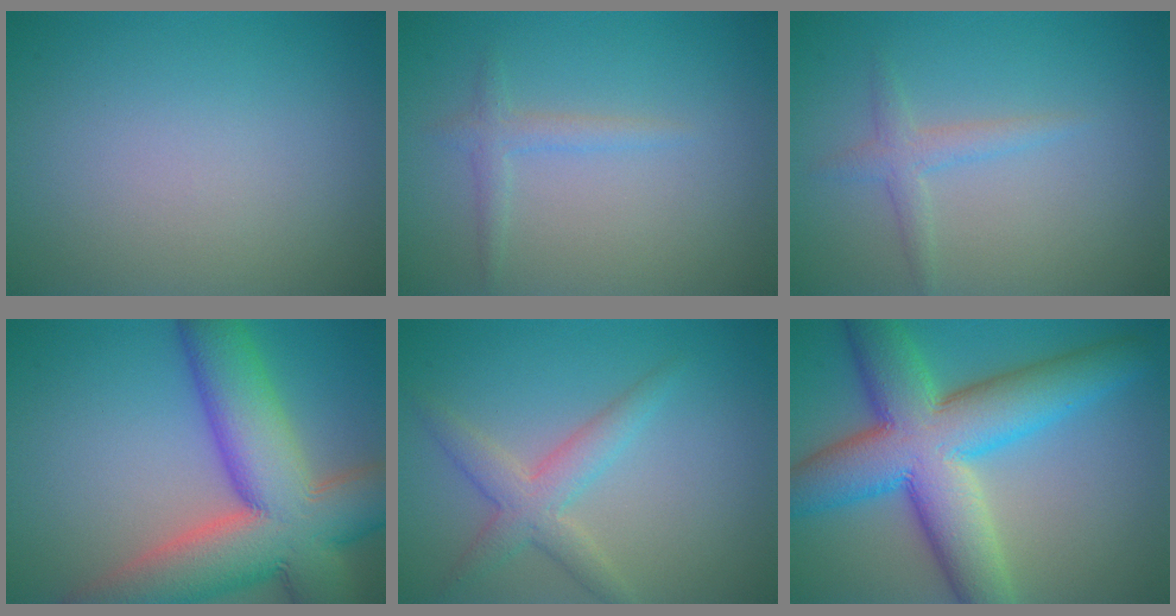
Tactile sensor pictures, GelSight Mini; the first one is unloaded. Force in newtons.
{"total": 1.5, "press": 1.4, "slide": 0.1}
{"total": 1.8, "press": 1.8, "slide": 0.1}
{"total": 14.1, "press": 14.1, "slide": 0.9}
{"total": 3.3, "press": 3.3, "slide": 0.1}
{"total": 12.0, "press": 12.0, "slide": 0.5}